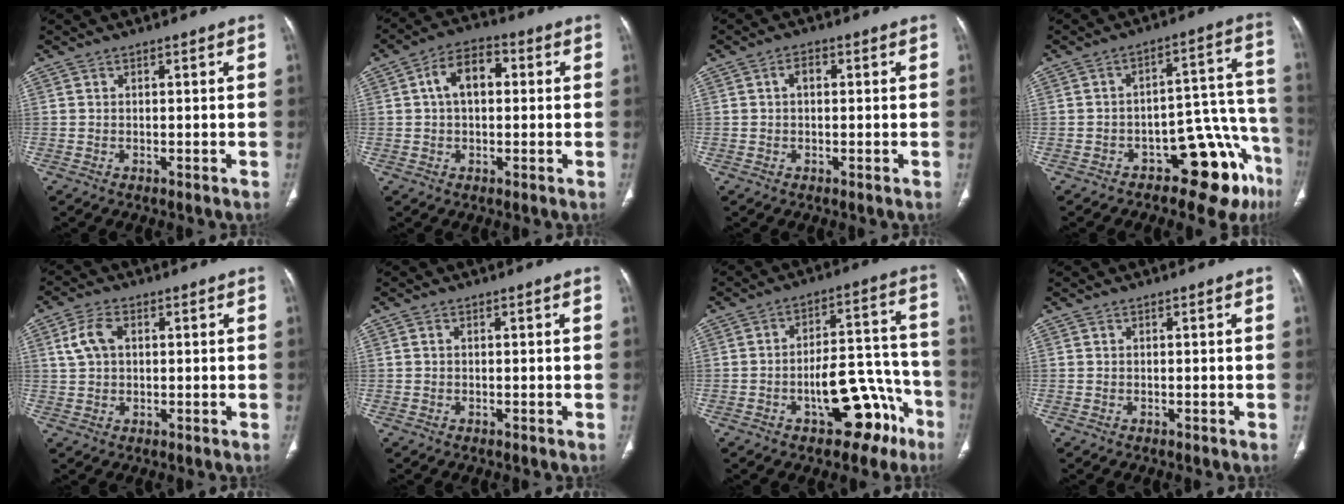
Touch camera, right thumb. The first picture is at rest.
{"total": 8.0, "force": [1.2, 5.0, 6.1], "torque": [-0.094, 0.024, 0.012]}
{"total": 2.2, "force": [0.3, 1.4, 1.7], "torque": [-0.023, 0.011, 0.001]}
{"total": 14.4, "force": [-9.4, 6.2, 9.1], "torque": [-0.055, 0.110, -0.131]}
{"total": 5.4, "force": [1.4, 3.5, 3.8], "torque": [-0.080, 0.010, 0.028]}
{"total": 0.0}
{"total": 15.1, "force": [-7.4, 7.4, 10.9], "torque": [-0.107, 0.072, -0.096]}
{"total": 0.0}